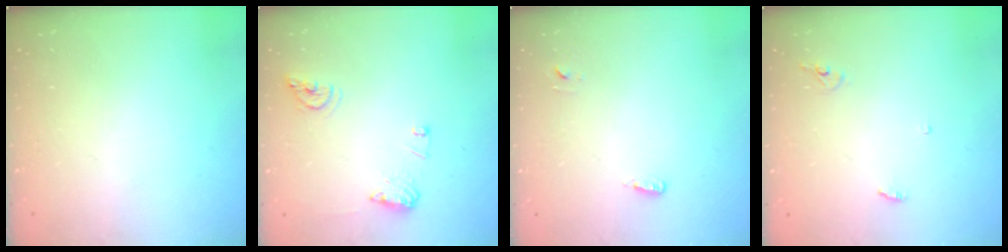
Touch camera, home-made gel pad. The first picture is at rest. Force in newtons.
{"total": 10.4, "press": 10.4, "slide": 1.0}
{"total": 3.2, "press": 2.9, "slide": 1.4}
{"total": 2.9, "press": 2.9, "slide": 0.2}